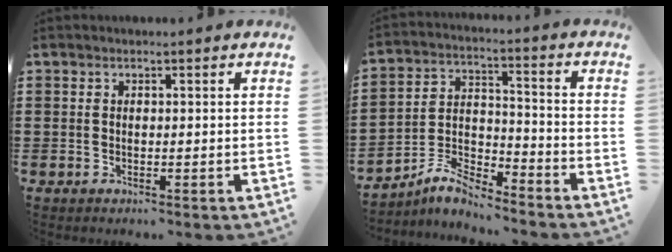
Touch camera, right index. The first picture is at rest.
{"total": 6.9, "force": [-6.1, 1.8, 2.5], "torque": [-0.060, 0.010, -0.122]}